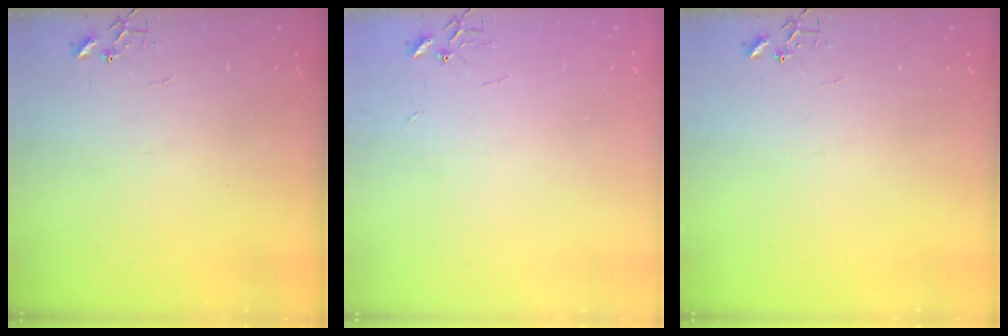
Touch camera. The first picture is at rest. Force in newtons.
{"total": 2.2, "press": 2.2, "slide": 0.3}
{"total": 0.0}